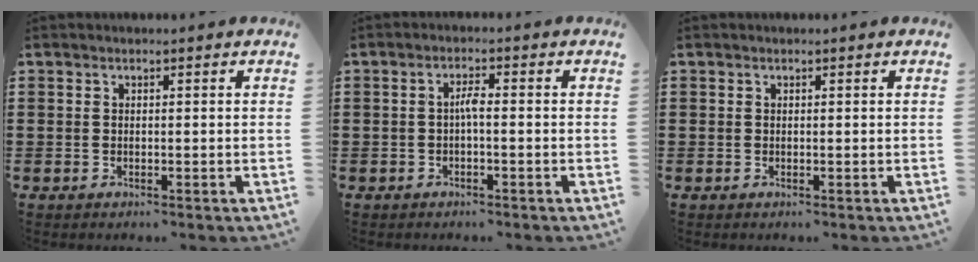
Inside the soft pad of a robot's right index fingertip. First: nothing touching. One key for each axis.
{"total": 2.2, "fx": -0.4, "fy": 0.3, "fz": 2.1, "tx": -0.041, "ty": 0.003, "tz": -0.010}
{"total": 0.0}